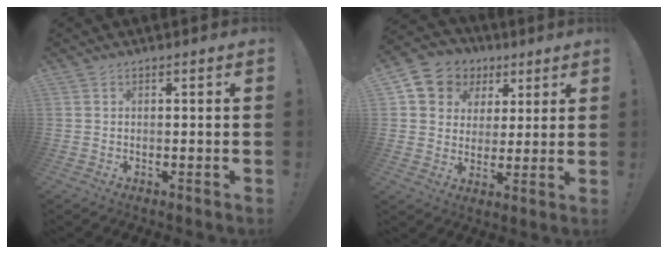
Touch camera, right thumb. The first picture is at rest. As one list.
[{"total": 8.9, "force": [3.4, 7.9, 2.4], "torque": [-0.036, -0.021, 0.072]}]